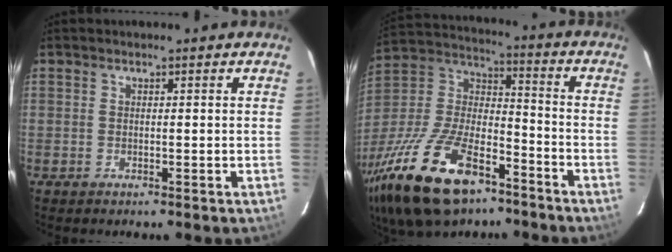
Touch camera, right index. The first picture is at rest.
{"total": 28.7, "force": [-17.5, 12.9, 18.7], "torque": [-0.397, -0.027, -0.298]}